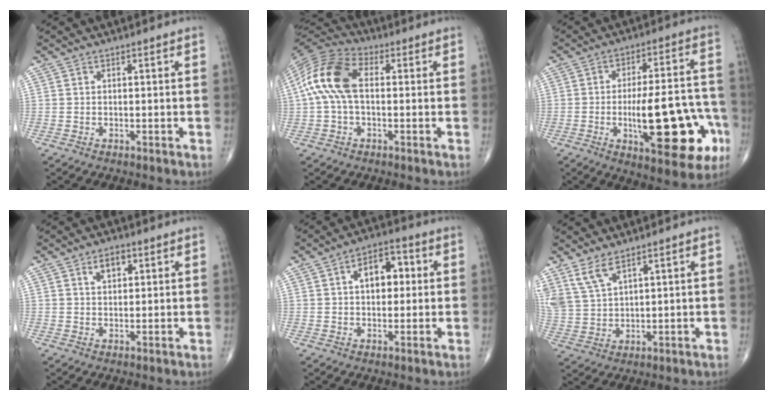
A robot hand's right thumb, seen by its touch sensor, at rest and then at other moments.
{"total": 12.6, "force": [0.9, 7.3, 10.2], "torque": [-0.214, 0.032, 0.006]}
{"total": 21.2, "force": [-6.1, 7.4, 19.0], "torque": [-0.240, 0.025, -0.072]}
{"total": 3.6, "force": [1.7, 2.1, 2.4], "torque": [-0.030, -0.002, 0.027]}
{"total": 7.3, "force": [1.6, 4.3, 5.7], "torque": [-0.066, 0.012, 0.019]}
{"total": 6.1, "force": [4.5, 2.2, 3.6], "torque": [-0.075, -0.018, 0.102]}